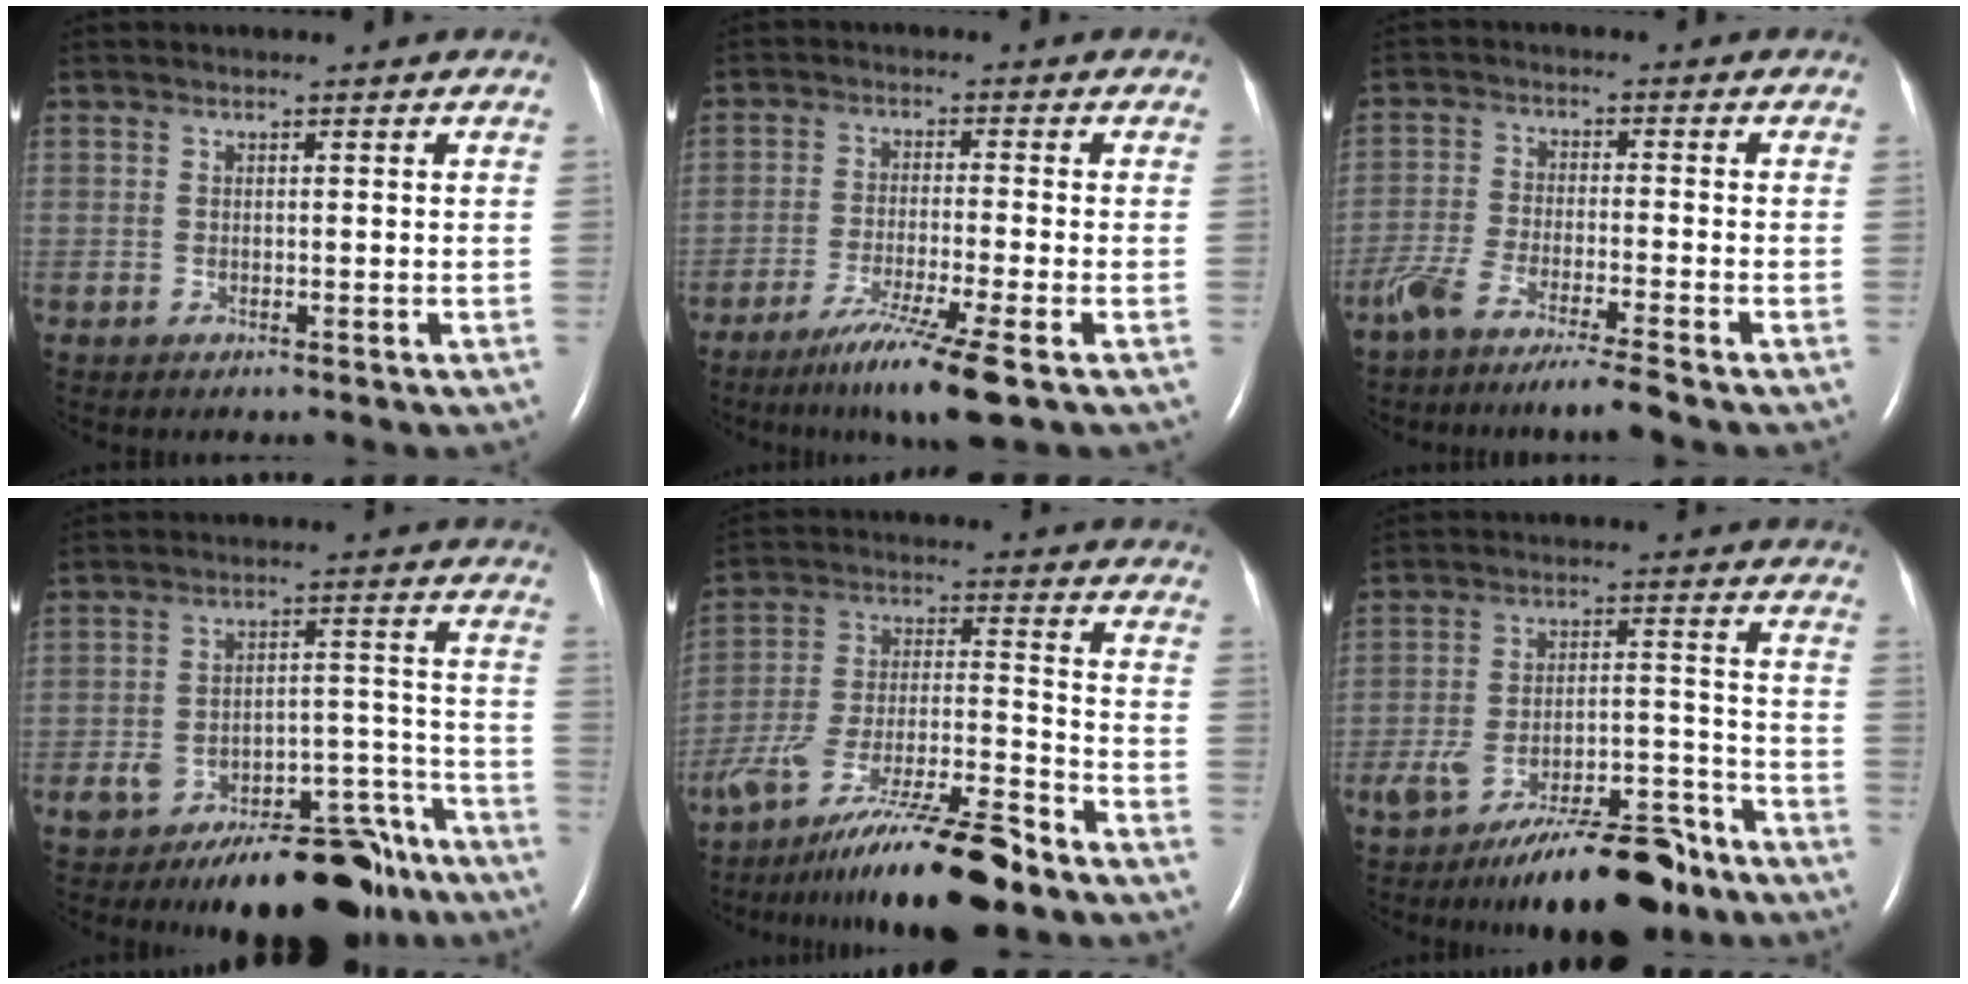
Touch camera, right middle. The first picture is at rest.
{"total": 8.7, "force": [-5.6, -1.5, 6.4], "torque": [-0.114, -0.030, -0.100]}
{"total": 8.1, "force": [-6.5, -0.6, 4.9], "torque": [-0.090, -0.025, -0.118]}
{"total": 17.0, "force": [-13.5, 6.0, 8.4], "torque": [-0.069, 0.053, -0.193]}
{"total": 17.3, "force": [-13.4, 1.3, 10.8], "torque": [-0.193, -0.010, -0.236]}
{"total": 15.0, "force": [-11.8, 3.7, 8.5], "torque": [-0.112, 0.023, -0.185]}